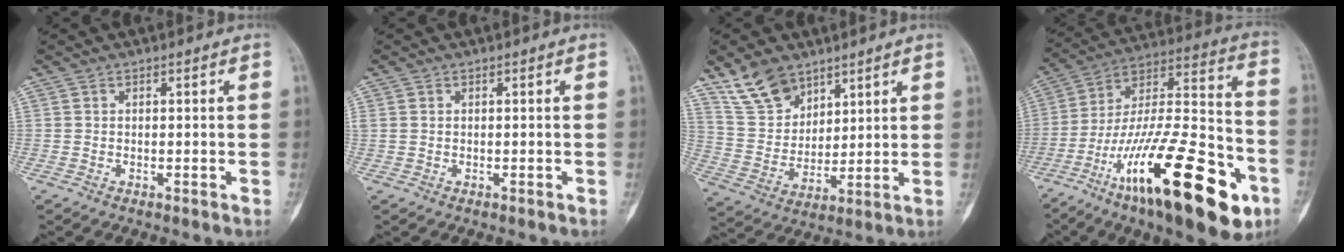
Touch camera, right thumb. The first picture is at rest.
{"total": 0.8, "force": [0.2, 0.4, 0.6], "torque": [-0.019, 0.008, 0.011]}
{"total": 11.0, "force": [8.1, 6.2, 4.1], "torque": [-0.061, -0.038, 0.169]}
{"total": 32.8, "force": [-14.8, 10.6, 27.3], "torque": [-0.426, 0.064, -0.236]}